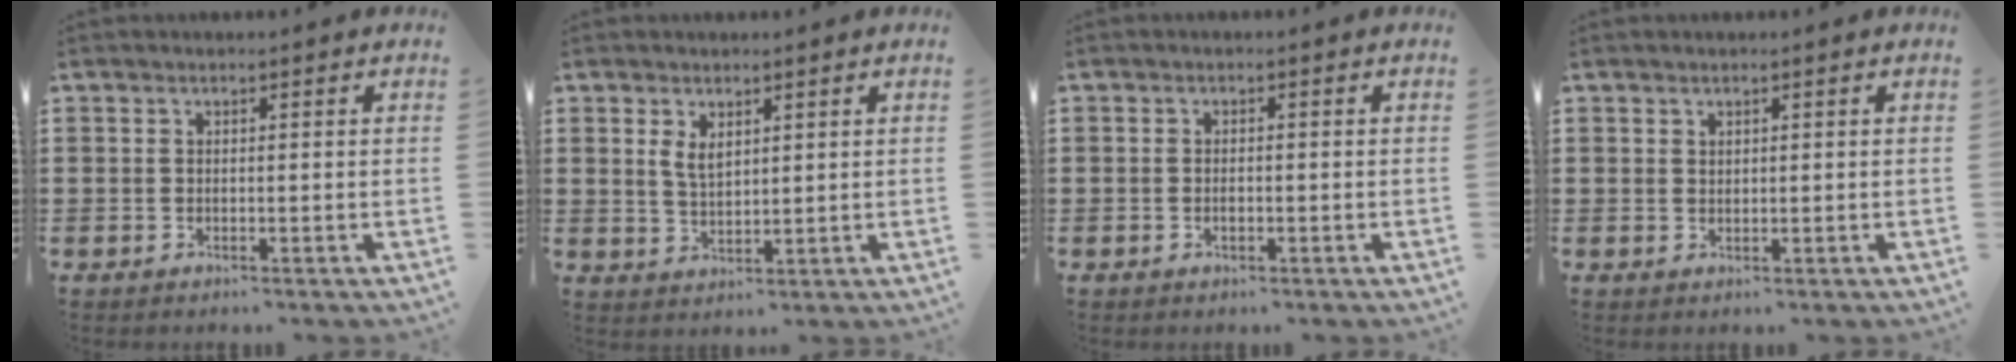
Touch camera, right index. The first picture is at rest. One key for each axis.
{"total": 2.8, "fx": 1.4, "fy": 1.4, "fz": 2.0, "tx": -0.042, "ty": 0.003, "tz": 0.027}
{"total": 1.1, "fx": -0.4, "fy": 0.5, "fz": 0.9, "tx": -0.019, "ty": -0.001, "tz": -0.006}
{"total": 0.9, "fx": 0.8, "fy": 0.5, "fz": 0.2, "tx": -0.005, "ty": 0.000, "tz": 0.016}